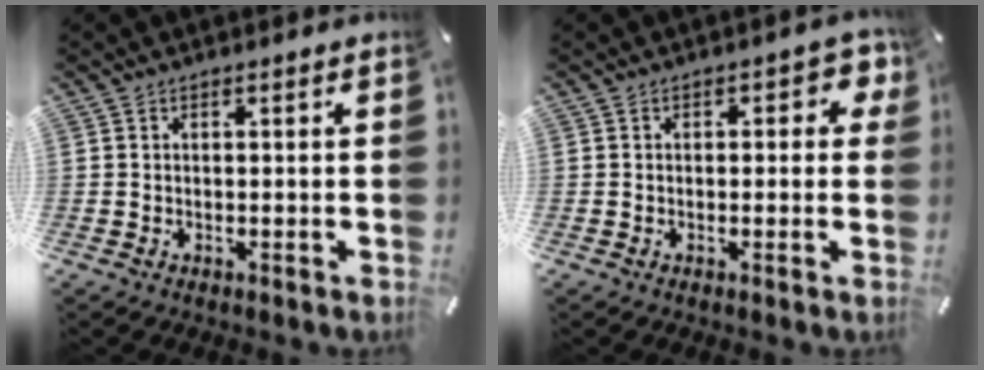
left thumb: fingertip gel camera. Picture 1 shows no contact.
{"total": 3.6, "force": [0.6, 2.2, 2.8], "torque": [-0.032, 0.002, 0.003]}